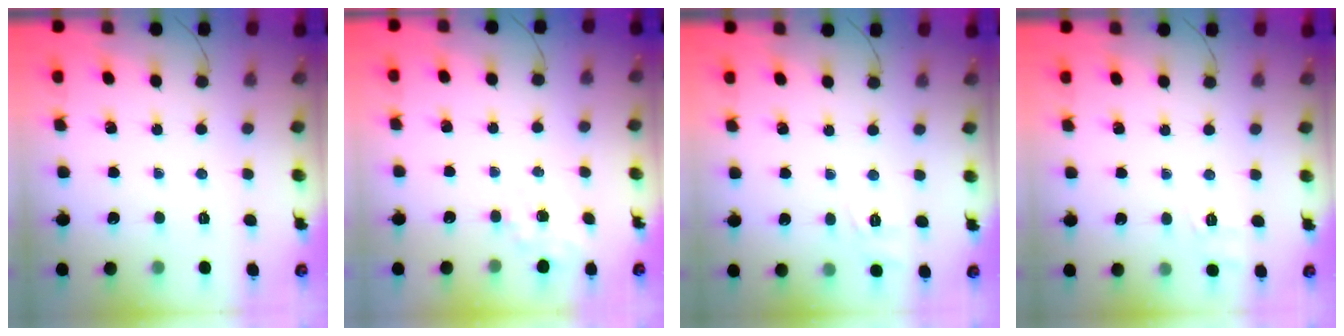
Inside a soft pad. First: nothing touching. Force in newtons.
{"total": 6.5, "press": 6.3, "slide": 1.5}
{"total": 2.3, "press": 1.3, "slide": 1.9}
{"total": 2.0, "press": 1.1, "slide": 1.7}